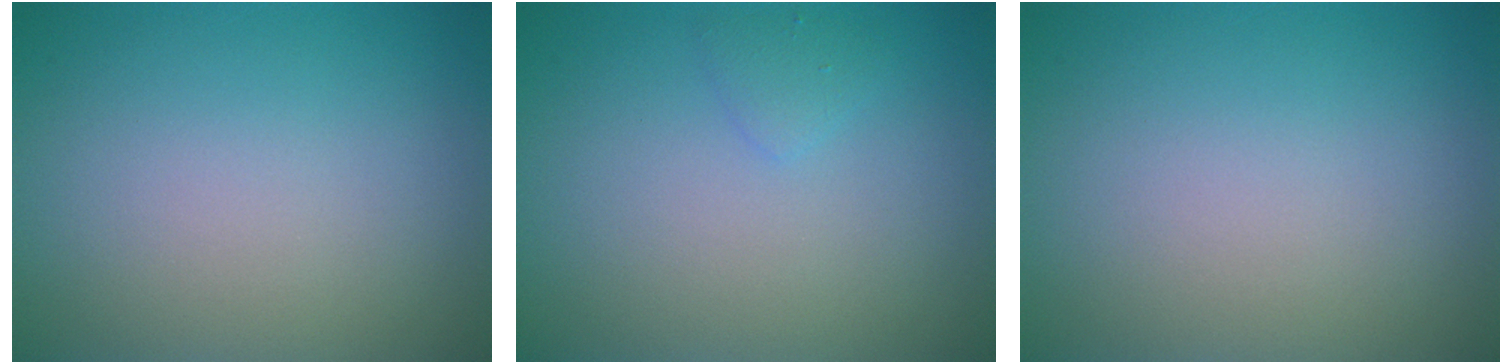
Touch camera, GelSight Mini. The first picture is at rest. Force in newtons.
{"total": 0.9, "press": 0.9, "slide": 0.0}
{"total": 0.0}